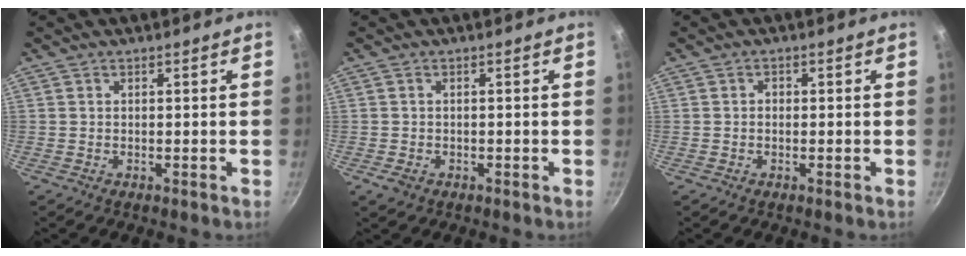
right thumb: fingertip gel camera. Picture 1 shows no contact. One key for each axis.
{"total": 2.1, "fx": -1.0, "fy": 1.6, "fz": 1.0, "tx": -0.018, "ty": 0.004, "tz": -0.012}
{"total": 1.0, "fx": -0.1, "fy": 0.8, "fz": 0.6, "tx": -0.008, "ty": 0.005, "tz": -0.003}